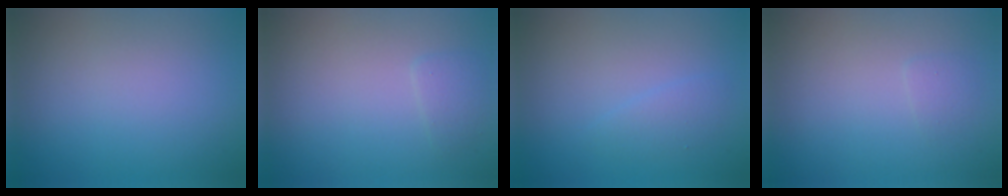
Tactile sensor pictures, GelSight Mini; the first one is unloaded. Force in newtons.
{"total": 1.1, "press": 1.1, "slide": 0.2}
{"total": 1.2, "press": 1.2, "slide": 0.1}
{"total": 0.7, "press": 0.7, "slide": 0.1}